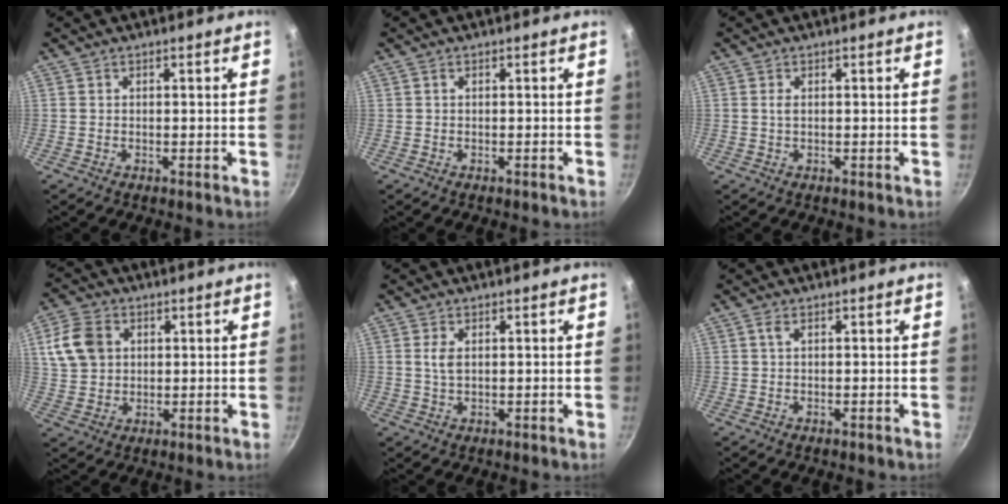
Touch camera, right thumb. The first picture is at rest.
{"total": 0.0}
{"total": 1.0, "force": [0.1, 0.4, 0.9], "torque": [-0.017, 0.001, 0.002]}
{"total": 9.1, "force": [2.6, 7.1, 5.1], "torque": [-0.086, 0.003, 0.046]}
{"total": 2.4, "force": [0.6, 1.2, 2.0], "torque": [-0.041, -0.001, 0.014]}
{"total": 0.9, "force": [0.0, 0.2, 0.8], "torque": [-0.017, 0.002, 0.000]}